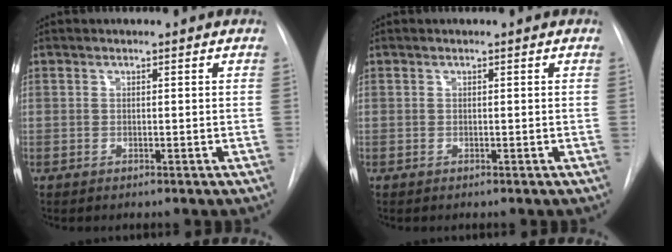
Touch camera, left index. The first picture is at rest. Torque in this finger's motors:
{"motor_torque": [-0.18, 0.18, 0.00, 0.00]}